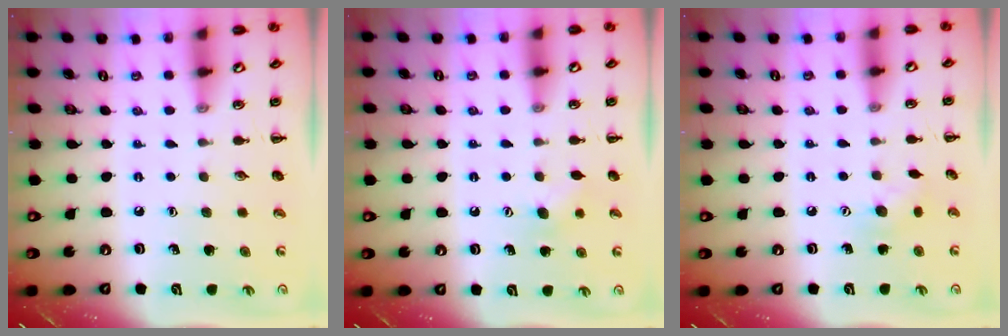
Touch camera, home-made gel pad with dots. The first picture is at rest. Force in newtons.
{"total": 6.1, "press": 5.9, "slide": 1.3}
{"total": 5.6, "press": 5.5, "slide": 1.0}